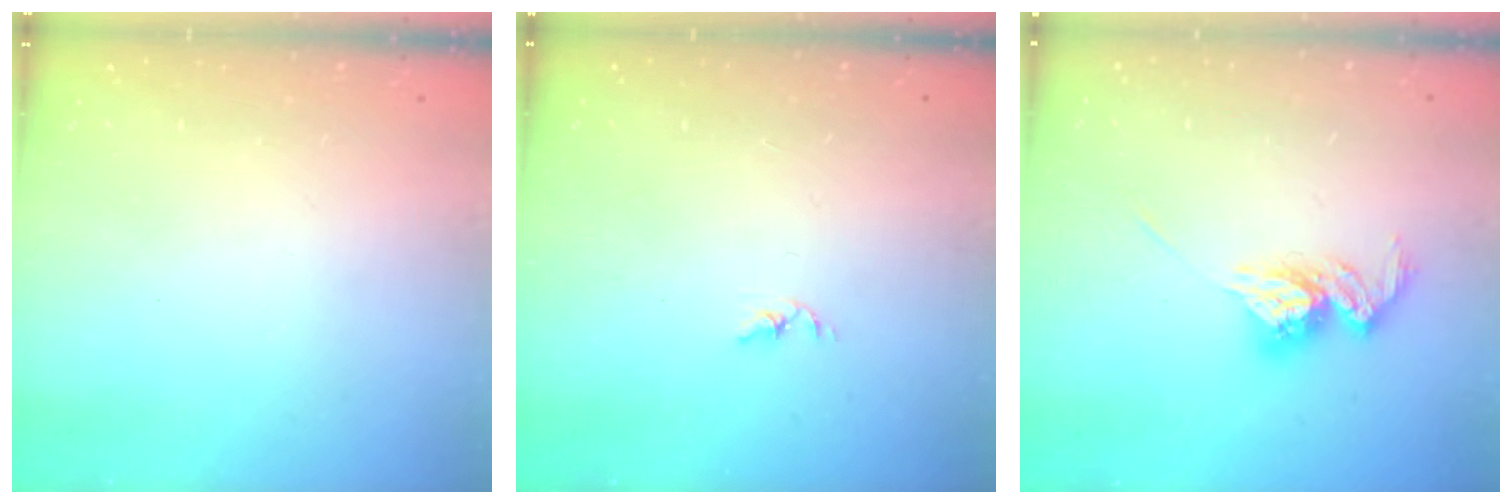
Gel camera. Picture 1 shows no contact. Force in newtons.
{"total": 1.8, "press": 1.7, "slide": 0.3}
{"total": 11.8, "press": 11.8, "slide": 0.5}